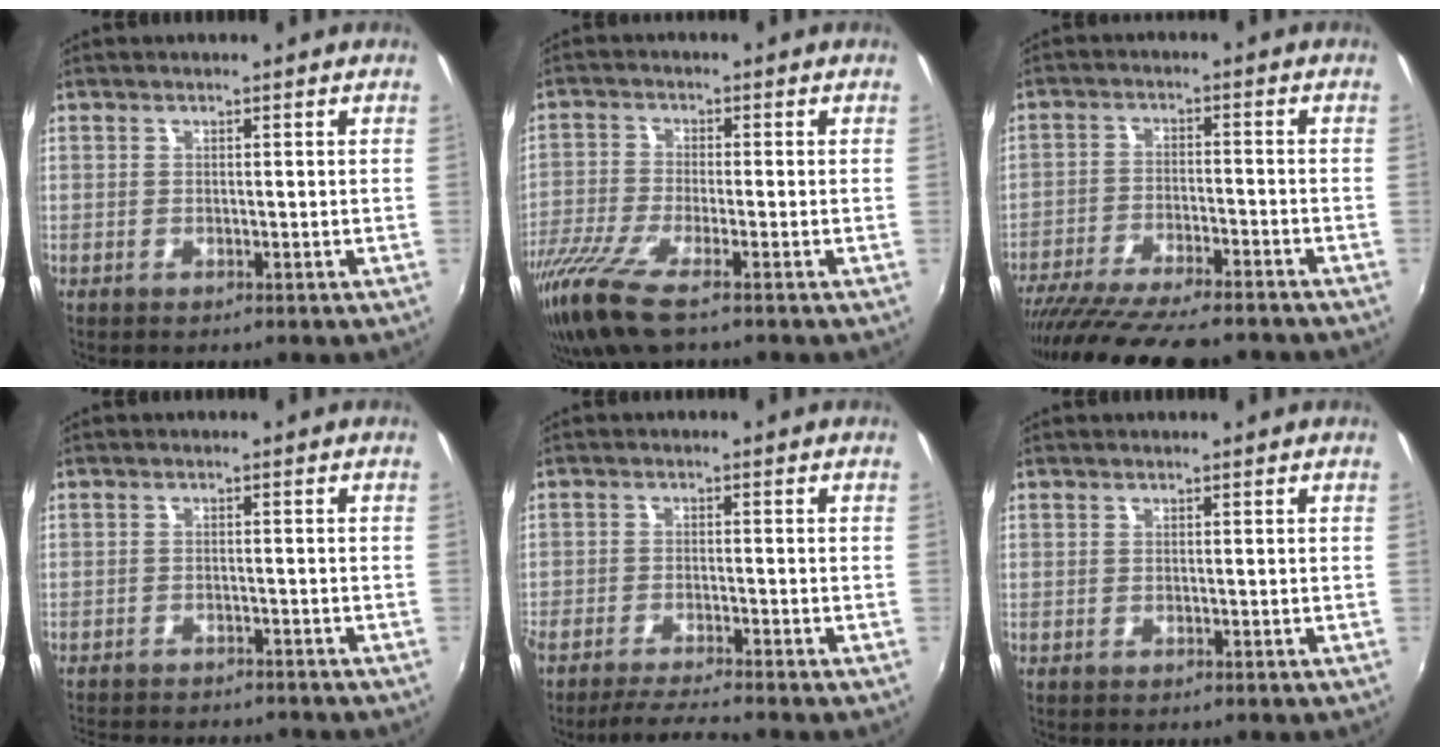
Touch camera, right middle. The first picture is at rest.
{"total": 11.1, "force": [-7.7, 1.6, 7.7], "torque": [-0.182, -0.045, -0.151]}
{"total": 18.6, "force": [-16.0, 3.3, 8.9], "torque": [-0.173, -0.044, -0.251]}
{"total": 10.4, "force": [-9.4, 2.7, 3.6], "torque": [-0.088, -0.020, -0.140]}
{"total": 5.7, "force": [-5.2, -0.4, 2.3], "torque": [-0.066, -0.010, -0.094]}
{"total": 0.0}